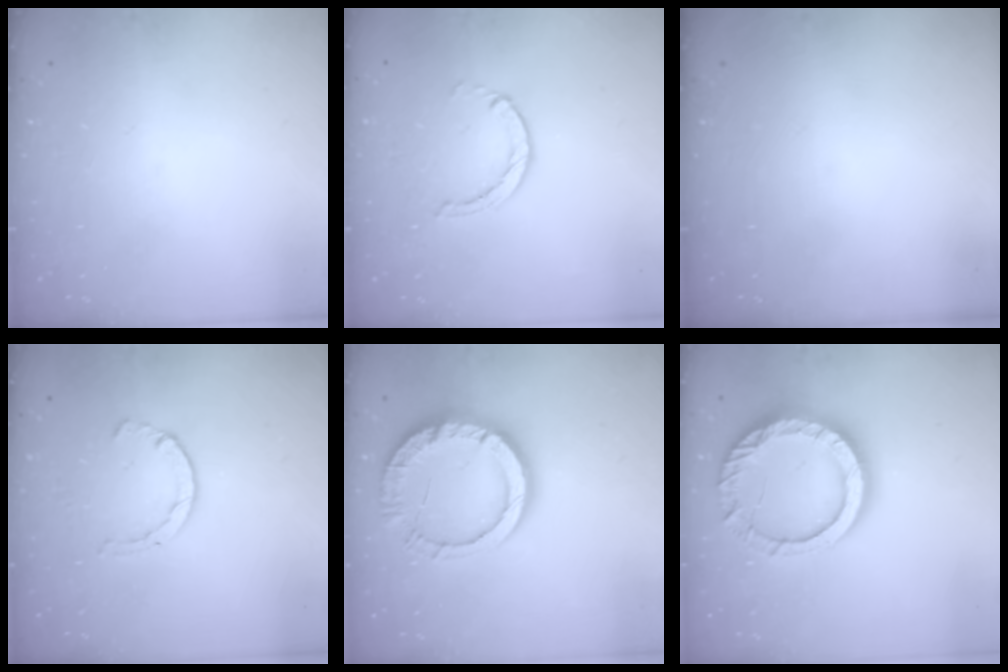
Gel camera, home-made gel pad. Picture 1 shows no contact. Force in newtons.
{"total": 1.2, "press": 1.2, "slide": 0.2}
{"total": 0.0}
{"total": 2.1, "press": 2.1, "slide": 0.5}
{"total": 15.6, "press": 15.5, "slide": 1.4}
{"total": 17.0, "press": 16.9, "slide": 1.3}